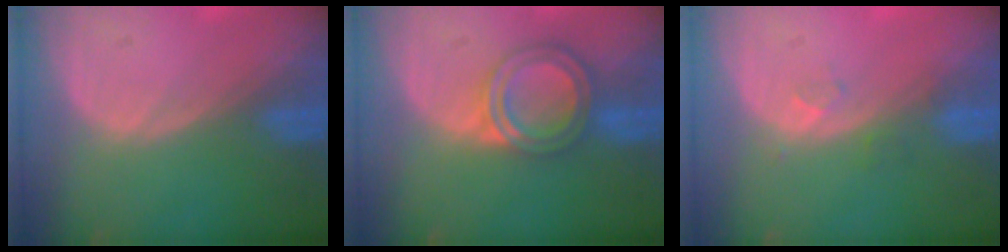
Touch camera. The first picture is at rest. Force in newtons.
{"total": 6.2, "press": 5.4, "slide": 2.9}
{"total": 1.9, "press": 1.6, "slide": 1.0}